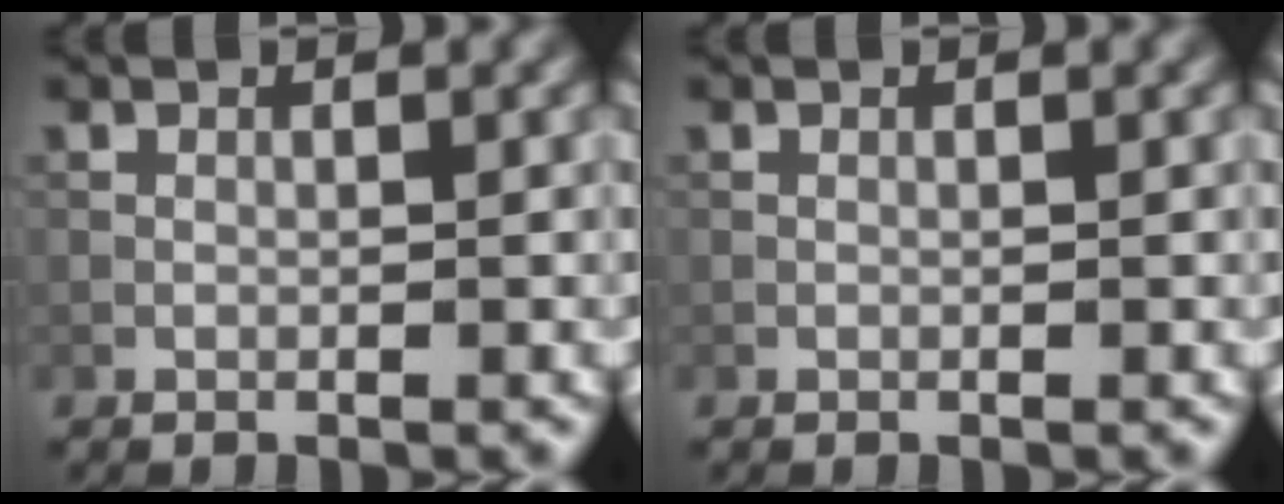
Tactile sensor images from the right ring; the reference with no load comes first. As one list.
[{"total": 0.0}]